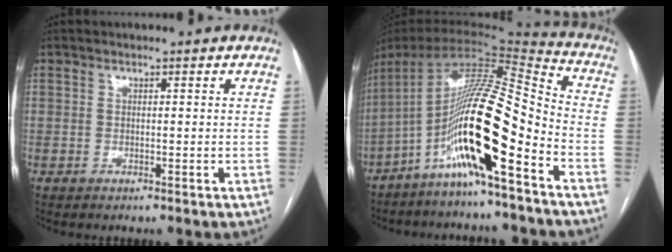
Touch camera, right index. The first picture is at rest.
{"total": 18.0, "force": [-8.1, 0.8, 16.0], "torque": [-0.297, 0.007, -0.149]}